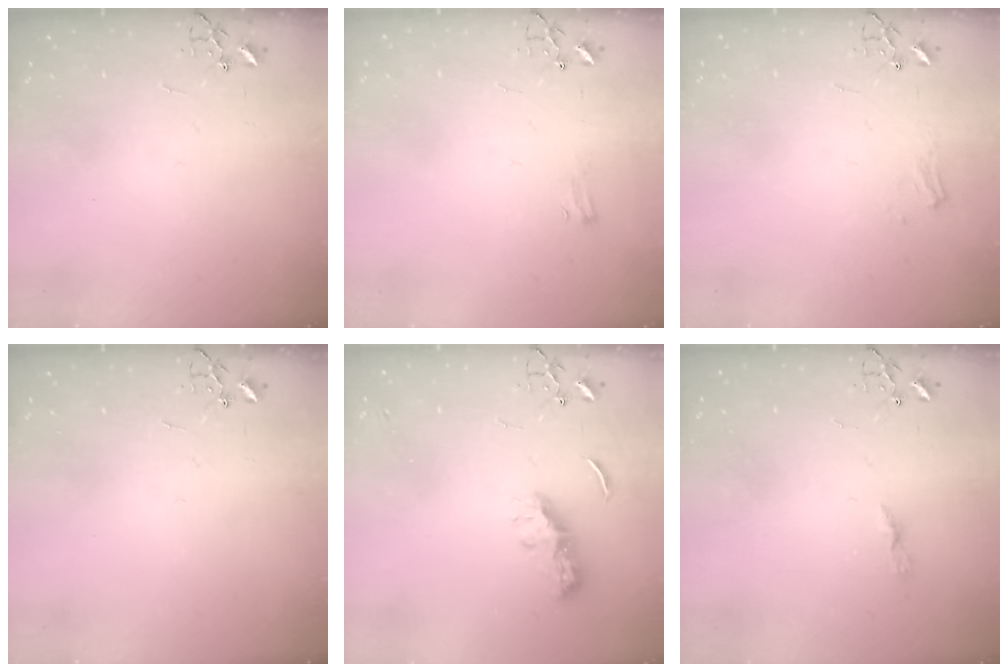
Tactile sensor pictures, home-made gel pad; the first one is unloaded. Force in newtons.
{"total": 4.1, "press": 4.1, "slide": 0.6}
{"total": 6.7, "press": 6.7, "slide": 0.7}
{"total": 0.0}
{"total": 8.1, "press": 8.1, "slide": 0.6}
{"total": 3.9, "press": 3.9, "slide": 0.5}